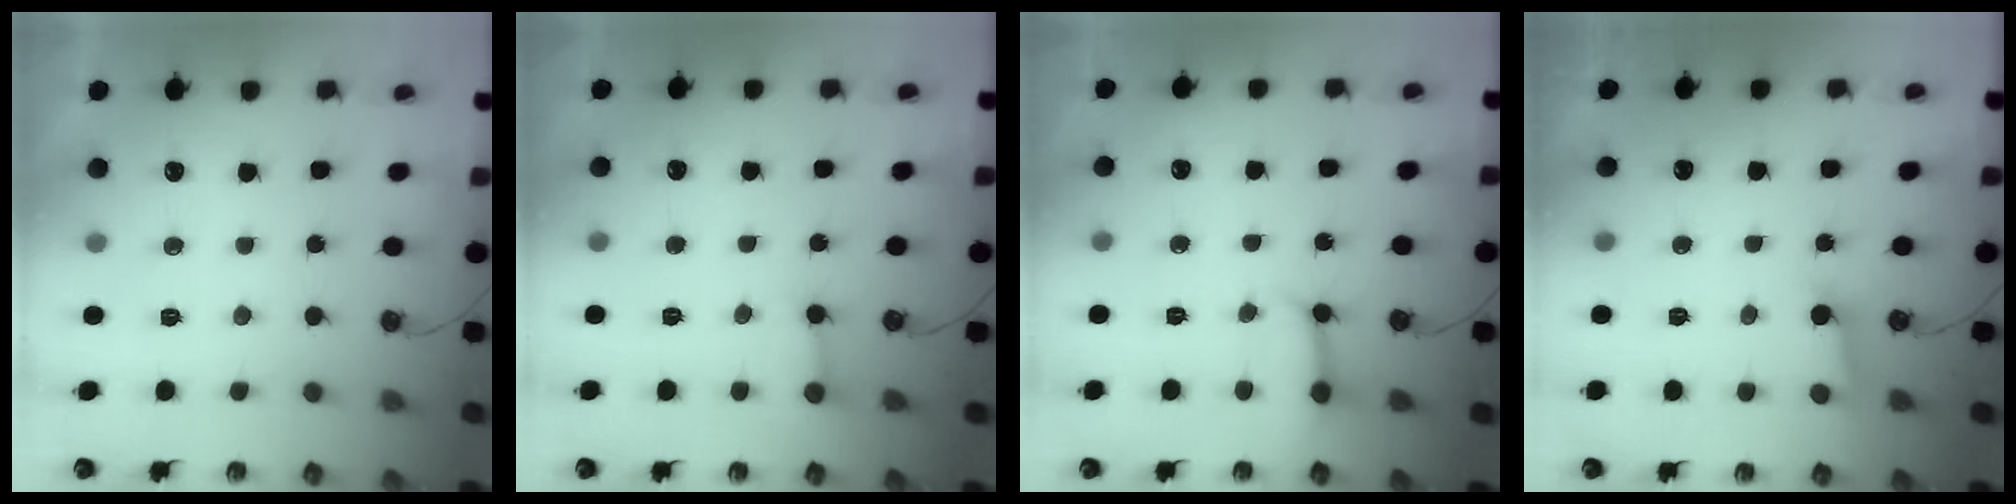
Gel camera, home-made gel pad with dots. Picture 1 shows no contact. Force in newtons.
{"total": 2.6, "press": 2.6, "slide": 0.4}
{"total": 7.0, "press": 6.9, "slide": 0.7}
{"total": 3.3, "press": 3.3, "slide": 0.3}